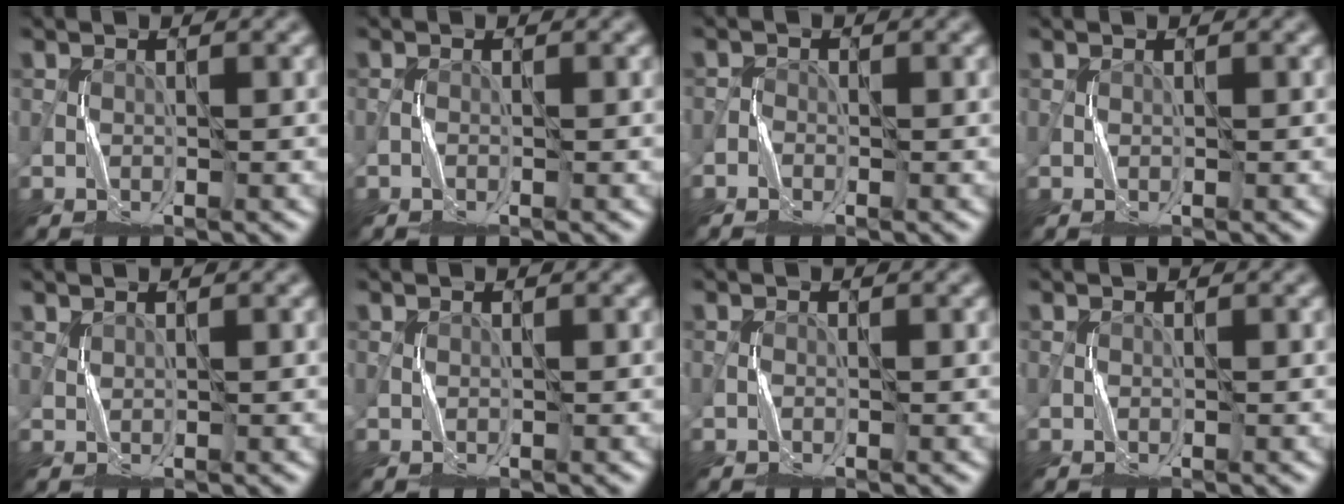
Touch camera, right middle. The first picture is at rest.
{"total": 0.0}
{"total": 0.9, "force": [-0.7, 0.6, 0.1], "torque": [0.007, 0.001, -0.011]}
{"total": 0.0}
{"total": 0.8, "force": [0.8, -0.1, -0.2], "torque": [0.001, 0.000, 0.017]}
{"total": 0.0}
{"total": 0.0}
{"total": 0.0}